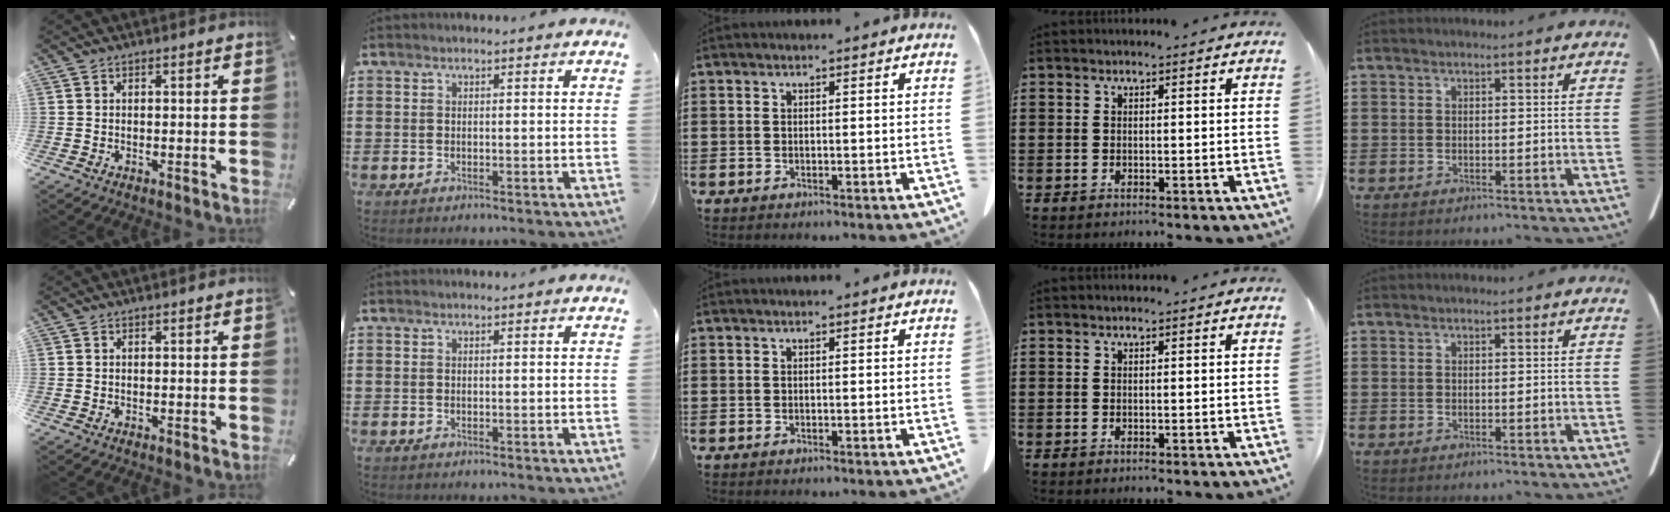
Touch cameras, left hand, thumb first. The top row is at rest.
{}